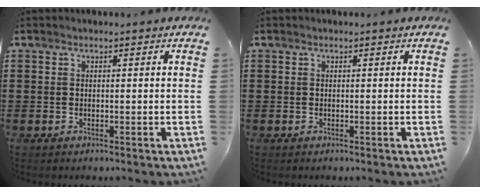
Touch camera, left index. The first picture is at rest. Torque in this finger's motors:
{"motor_torque": [0.00, 0.00, 0.00, 0.00]}